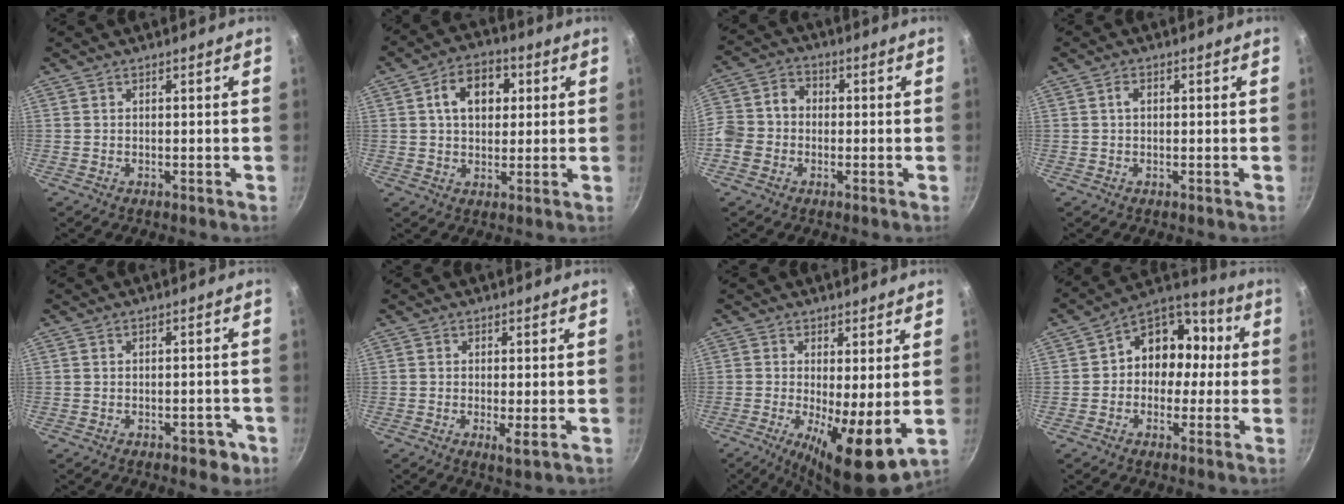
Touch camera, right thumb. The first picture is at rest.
{"total": 10.0, "force": [2.6, 7.0, 6.8], "torque": [-0.077, 0.009, 0.031]}
{"total": 9.5, "force": [-1.7, 8.0, 4.8], "torque": [-0.070, 0.030, -0.049]}
{"total": 1.7, "force": [0.2, 1.2, 1.2], "torque": [-0.018, 0.006, 0.002]}
{"total": 3.7, "force": [-1.7, 2.1, 2.5], "torque": [-0.010, 0.022, -0.008]}
{"total": 2.4, "force": [-0.2, 0.3, 2.3], "torque": [-0.043, -0.010, -0.004]}
{"total": 11.1, "force": [-0.6, 3.2, 10.6], "torque": [-0.167, -0.021, -0.006]}
{"total": 12.6, "force": [0.0, 10.5, 6.9], "torque": [-0.041, 0.043, -0.021]}